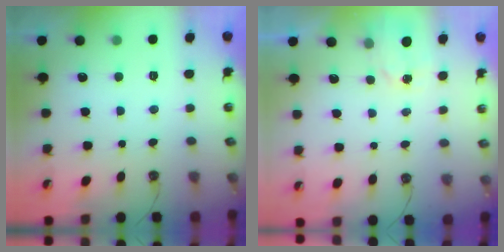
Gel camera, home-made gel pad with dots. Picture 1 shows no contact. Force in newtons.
{"total": 1.7, "press": 1.6, "slide": 0.2}